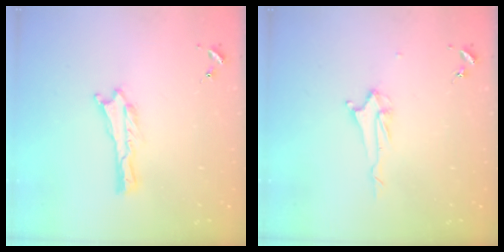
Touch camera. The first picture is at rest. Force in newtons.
{"total": 2.2, "press": 2.2, "slide": 0.3}